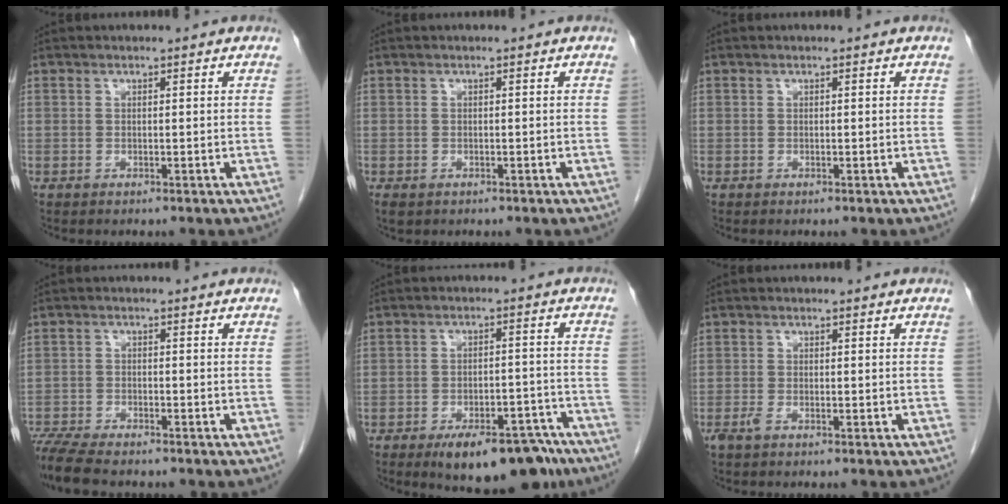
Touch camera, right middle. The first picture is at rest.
{"total": 1.7, "force": [-1.0, 1.2, 0.7], "torque": [-0.011, -0.001, -0.010]}
{"total": 0.0}
{"total": 9.3, "force": [-8.1, 1.8, 4.3], "torque": [-0.072, -0.016, -0.135]}
{"total": 13.1, "force": [-9.7, 4.8, 7.3], "torque": [-0.070, 0.017, -0.138]}
{"total": 1.1, "force": [-0.8, 0.2, 0.8], "torque": [-0.019, -0.002, -0.015]}